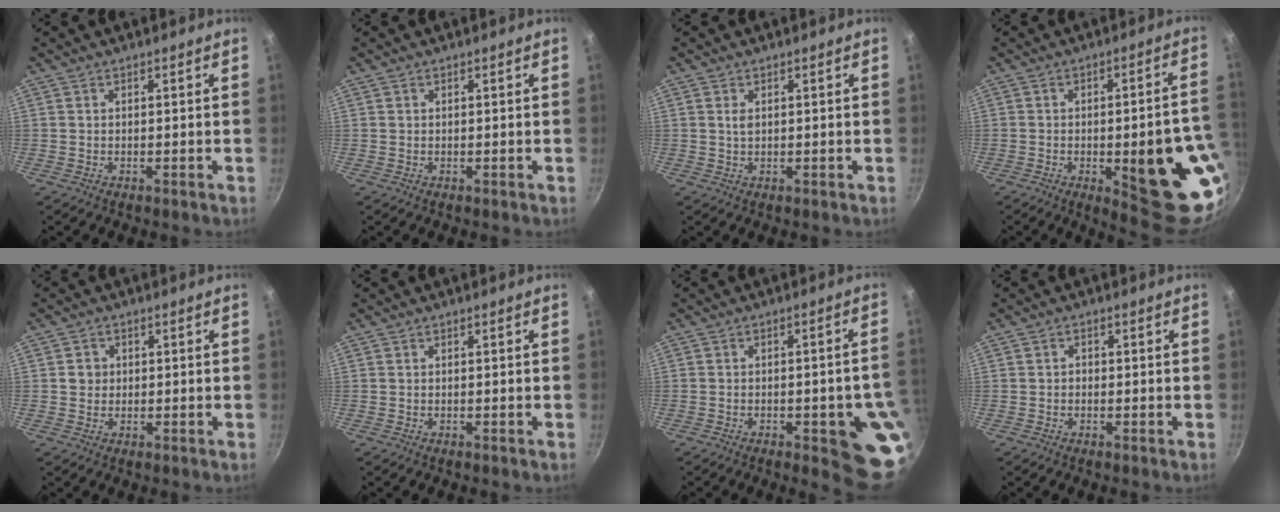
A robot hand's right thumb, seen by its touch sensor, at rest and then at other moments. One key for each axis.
{"total": 0.0}
{"total": 1.4, "fx": 0.4, "fy": 0.8, "fz": 1.1, "tx": -0.020, "ty": -0.001, "tz": 0.008}
{"total": 21.5, "fx": -5.1, "fy": 7.2, "fz": 19.7, "tx": -0.191, "ty": 0.009, "tz": -0.057}
{"total": 2.4, "fx": 0.2, "fy": 2.3, "fz": 0.7, "tx": 0.002, "ty": 0.006, "tz": 0.001}
{"total": 0.0}
{"total": 11.6, "fx": -3.3, "fy": 3.9, "fz": 10.4, "tx": -0.086, "ty": 0.011, "tz": -0.040}
{"total": 1.0, "fx": -0.2, "fy": 0.9, "fz": 0.5, "tx": -0.007, "ty": 0.005, "tz": -0.004}